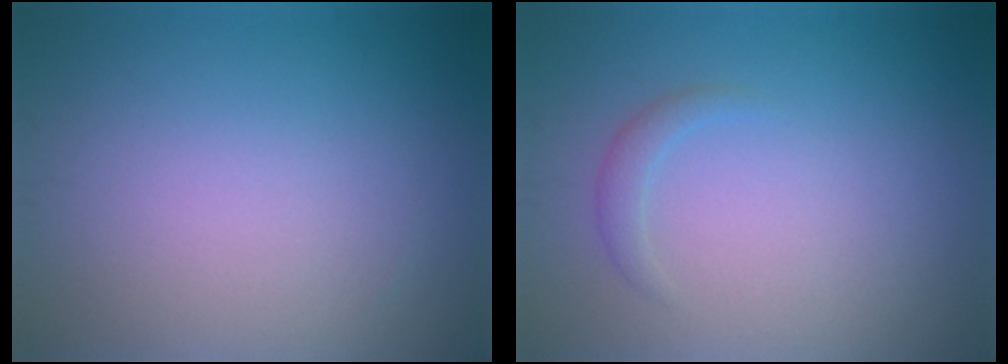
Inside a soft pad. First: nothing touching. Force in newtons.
{"total": 1.2, "press": 1.2, "slide": 0.0}